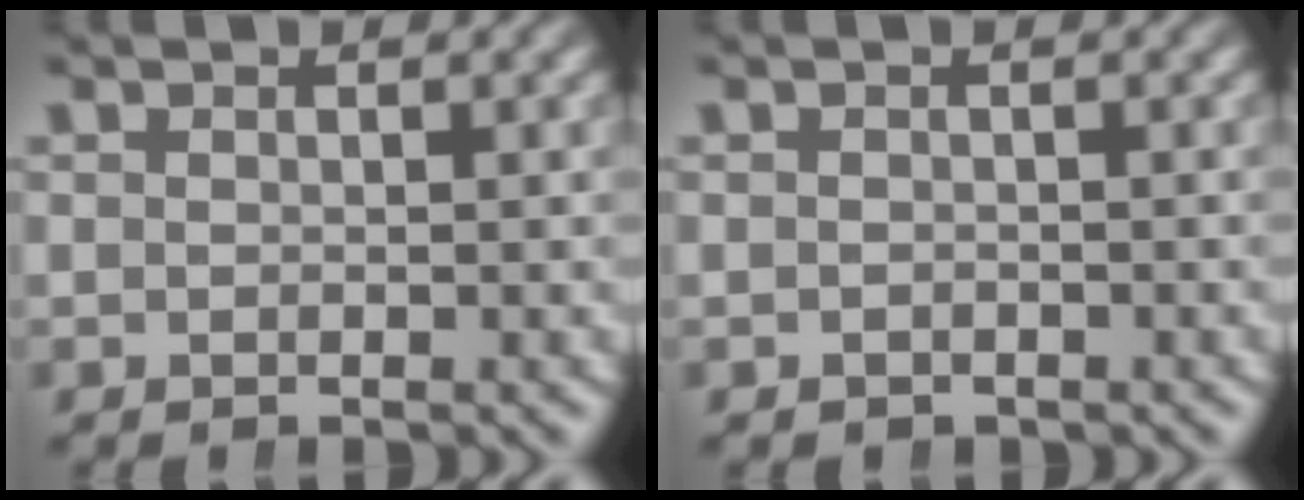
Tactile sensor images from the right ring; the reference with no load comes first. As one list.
[{"total": 0.9, "force": [-0.7, 0.5, -0.3], "torque": [0.008, -0.009, -0.006]}]